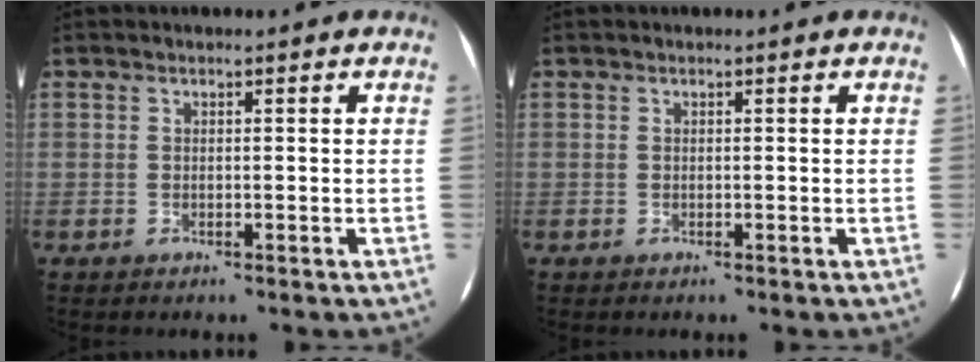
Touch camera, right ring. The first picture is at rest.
{"total": 0.0}